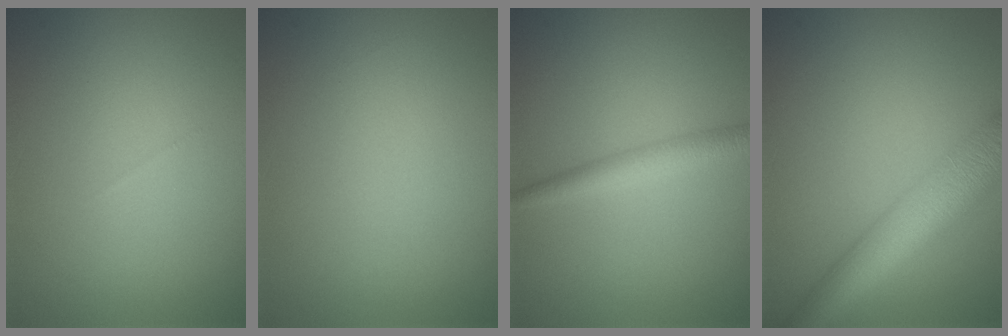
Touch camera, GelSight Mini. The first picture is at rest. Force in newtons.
{"total": 0.0}
{"total": 2.5, "press": 2.5, "slide": 0.0}
{"total": 7.5, "press": 7.5, "slide": 0.3}